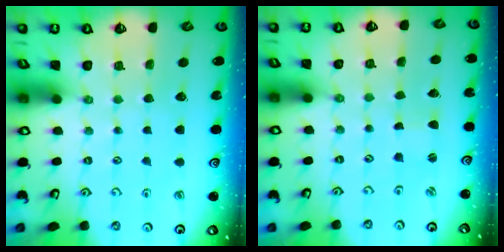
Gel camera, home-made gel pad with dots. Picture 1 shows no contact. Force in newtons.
{"total": 0.0}